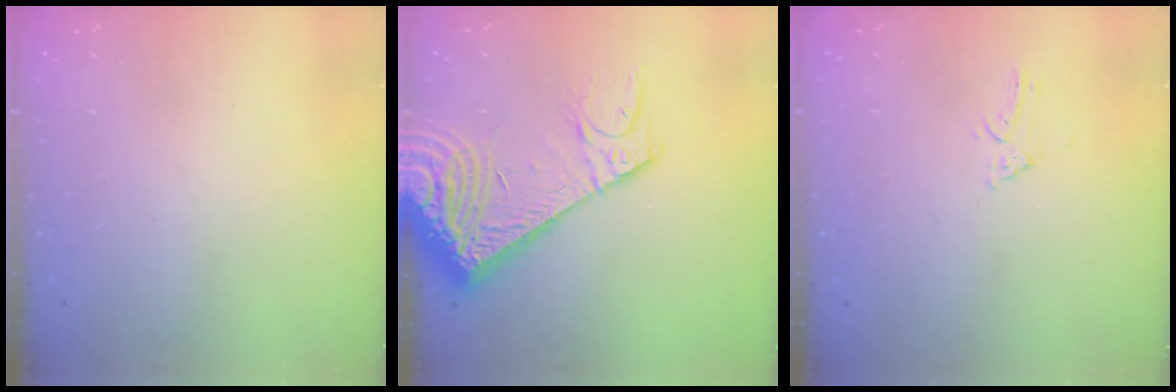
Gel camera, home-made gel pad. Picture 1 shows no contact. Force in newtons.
{"total": 16.9, "press": 16.5, "slide": 3.4}
{"total": 2.5, "press": 2.5, "slide": 0.2}